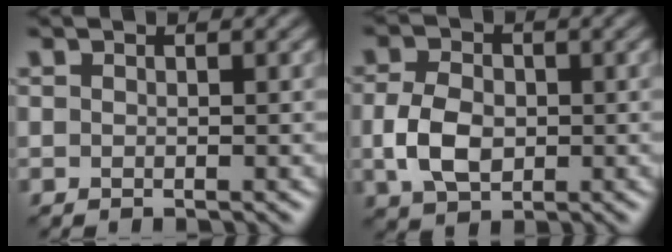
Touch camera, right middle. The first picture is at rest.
{"total": 4.4, "force": [-0.7, 3.1, 3.0], "torque": [-0.068, -0.005, -0.017]}